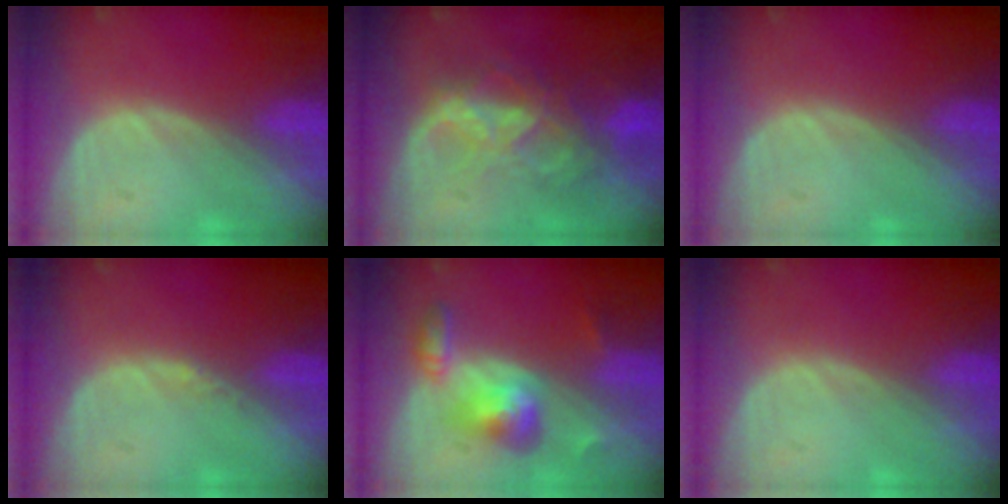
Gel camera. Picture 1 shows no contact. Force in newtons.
{"total": 8.7, "press": 7.5, "slide": 4.3}
{"total": 0.0}
{"total": 0.6, "press": 0.5, "slide": 0.4}
{"total": 6.2, "press": 5.5, "slide": 2.8}
{"total": 0.0}